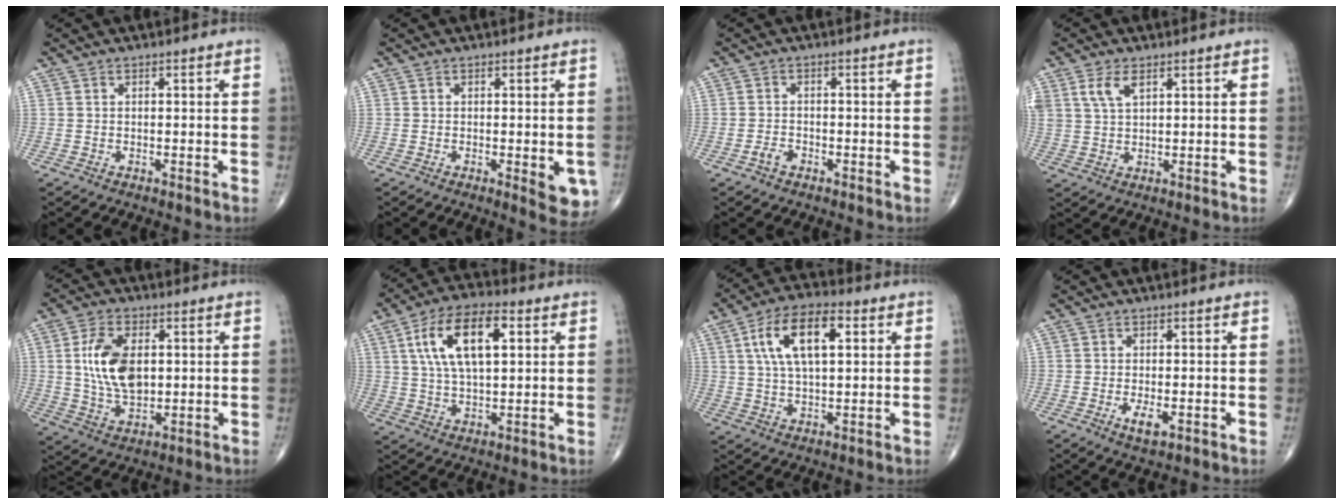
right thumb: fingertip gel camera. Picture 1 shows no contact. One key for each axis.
{"total": 5.7, "fx": -1.5, "fy": 2.0, "fz": 5.1, "tx": -0.048, "ty": -0.010, "tz": -0.015}
{"total": 2.0, "fx": -1.2, "fy": 1.2, "fz": 1.0, "tx": -0.017, "ty": 0.008, "tz": -0.023}
{"total": 4.9, "fx": 2.4, "fy": 2.4, "fz": 3.4, "tx": -0.067, "ty": -0.004, "tz": 0.054}
{"total": 12.0, "fx": 1.7, "fy": 7.0, "fz": 9.6, "tx": -0.172, "ty": -0.007, "tz": 0.037}
{"total": 14.8, "fx": 4.4, "fy": 6.8, "fz": 12.4, "tx": -0.220, "ty": 0.009, "tz": 0.079}
{"total": 13.2, "fx": 4.0, "fy": 6.1, "fz": 11.1, "tx": -0.196, "ty": 0.010, "tz": 0.068}
{"total": 3.3, "fx": -1.1, "fy": 1.4, "fz": 2.8, "tx": -0.051, "ty": -0.005, "tz": -0.016}